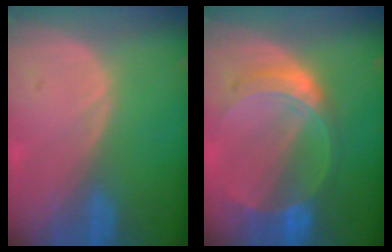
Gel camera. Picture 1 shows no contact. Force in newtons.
{"total": 7.6, "press": 6.7, "slide": 3.5}